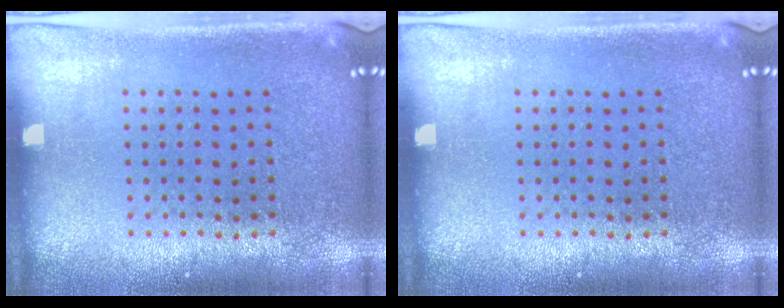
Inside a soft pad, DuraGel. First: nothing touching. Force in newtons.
{"total": 0.0}